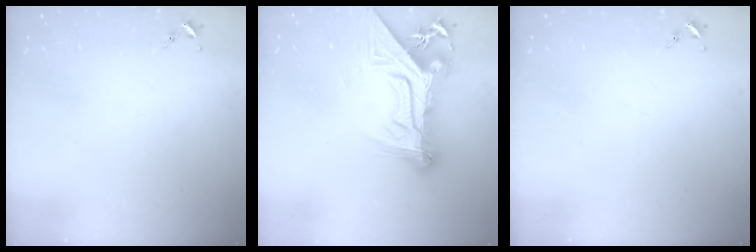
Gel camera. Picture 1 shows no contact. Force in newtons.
{"total": 19.4, "press": 19.4, "slide": 1.4}
{"total": 0.0}